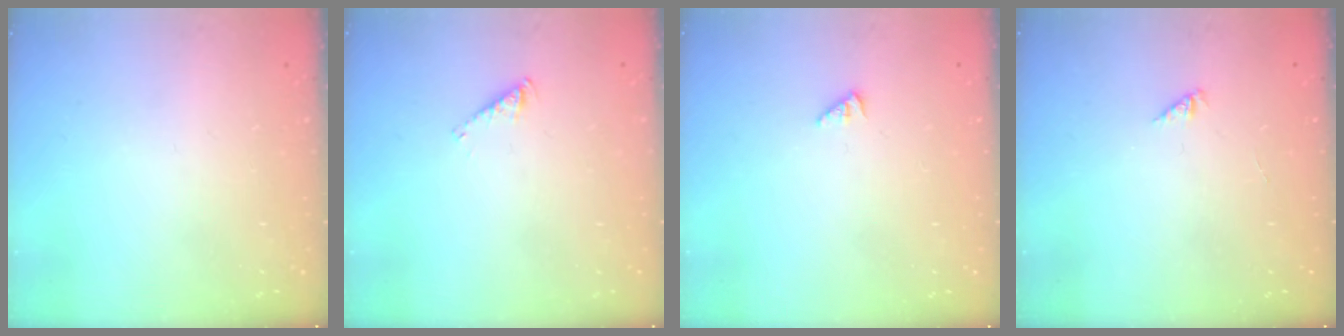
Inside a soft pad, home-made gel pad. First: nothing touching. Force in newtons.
{"total": 3.3, "press": 3.3, "slide": 0.4}
{"total": 0.6, "press": 0.6, "slide": 0.2}
{"total": 0.0}